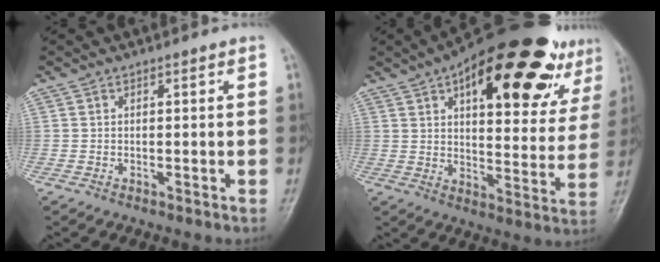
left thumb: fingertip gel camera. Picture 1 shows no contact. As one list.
[{"total": 29.4, "force": [16.2, 12.0, 21.4], "torque": [-0.265, -0.018, 0.229]}]